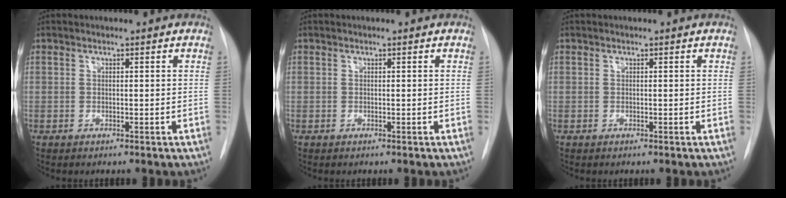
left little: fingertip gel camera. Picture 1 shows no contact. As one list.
[{"total": 0.0}, {"total": 0.0}]